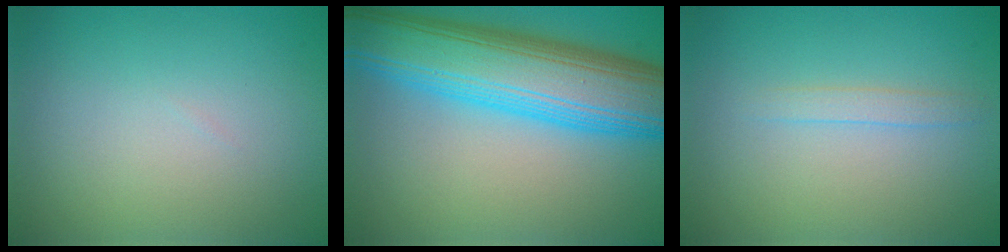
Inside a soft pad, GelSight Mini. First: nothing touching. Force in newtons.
{"total": 12.0, "press": 12.0, "slide": 0.3}
{"total": 1.1, "press": 1.1, "slide": 0.0}